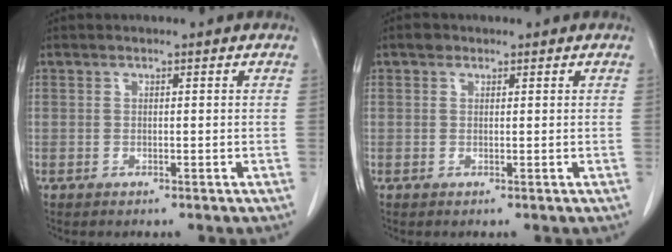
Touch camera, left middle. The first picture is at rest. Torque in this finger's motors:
{"motor_torque": [0.07, -0.04, -0.05, 0.01]}